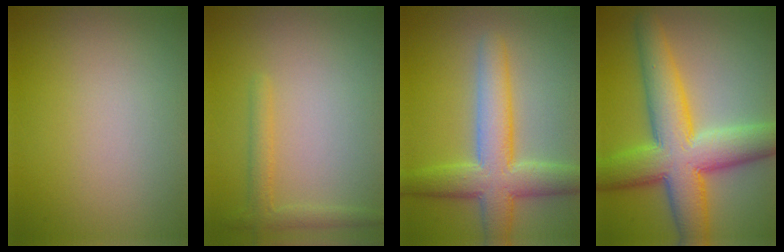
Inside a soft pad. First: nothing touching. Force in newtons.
{"total": 1.9, "press": 1.8, "slide": 0.2}
{"total": 6.7, "press": 6.7, "slide": 0.2}
{"total": 10.4, "press": 10.4, "slide": 0.3}